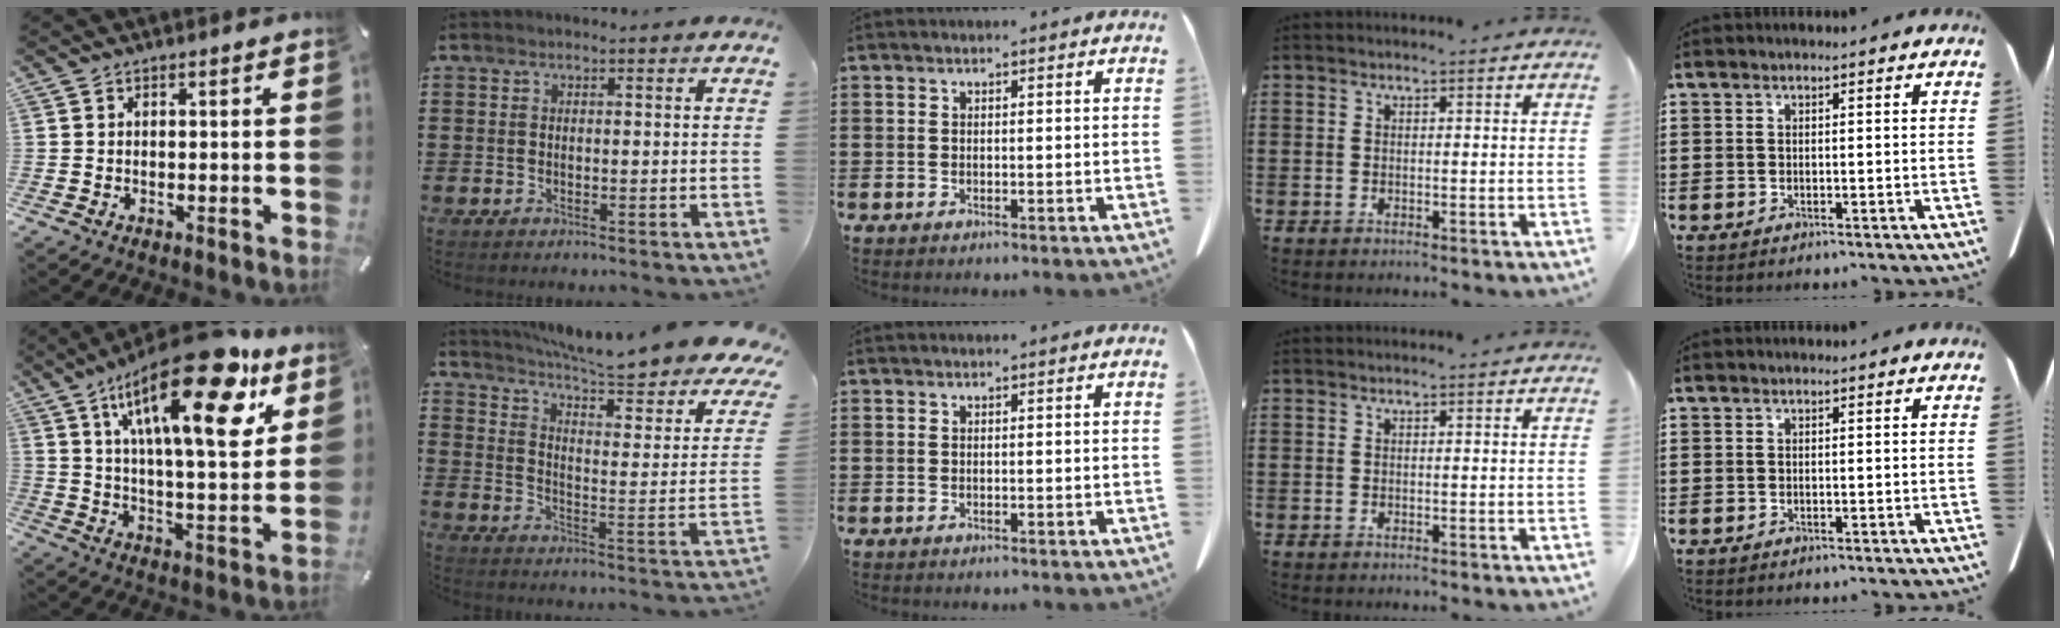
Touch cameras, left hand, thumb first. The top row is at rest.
{"thumb": {"total": 26.2, "force": [14.0, 9.0, 20.3], "torque": [-0.327, -0.075, 0.216]}, "index": {"total": 7.0, "force": [5.9, 0.5, 3.6], "torque": [-0.081, -0.054, 0.095]}}